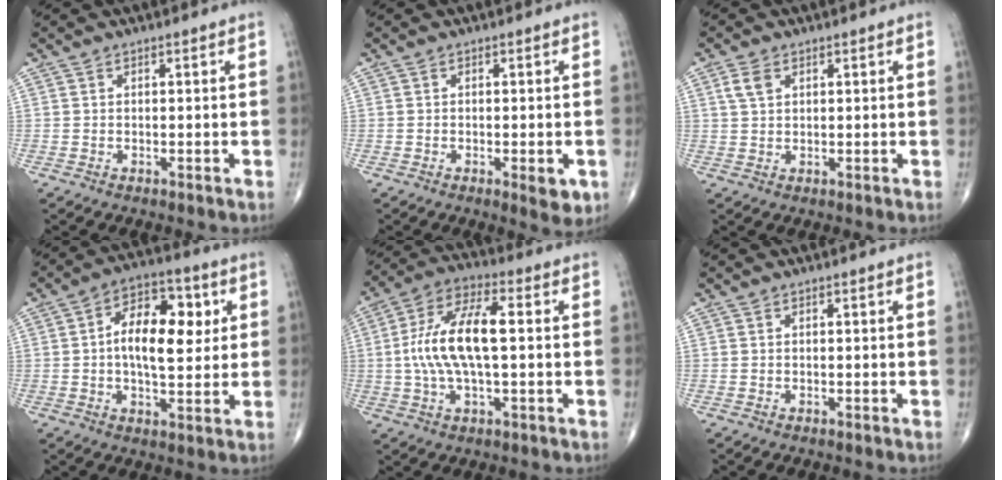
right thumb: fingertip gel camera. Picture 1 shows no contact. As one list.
[{"total": 4.2, "force": [-1.4, 1.5, 3.6], "torque": [-0.036, -0.005, -0.014]}, {"total": 3.1, "force": [1.4, 1.9, 2.0], "torque": [-0.038, 0.003, 0.030]}, {"total": 13.6, "force": [2.1, 7.1, 11.4], "torque": [-0.156, 0.009, 0.028]}, {"total": 13.9, "force": [0.4, 5.5, 12.8], "torque": [-0.260, 0.026, 0.004]}, {"total": 0.0}]